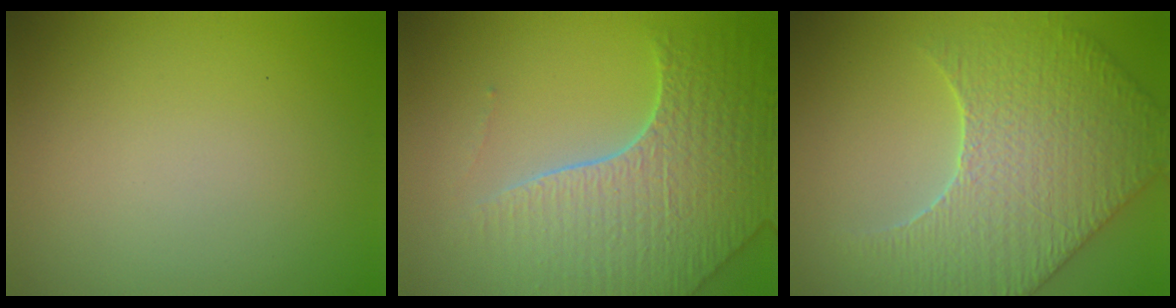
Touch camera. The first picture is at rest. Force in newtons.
{"total": 8.0, "press": 5.6, "slide": 5.6}
{"total": 6.2, "press": 5.6, "slide": 2.7}